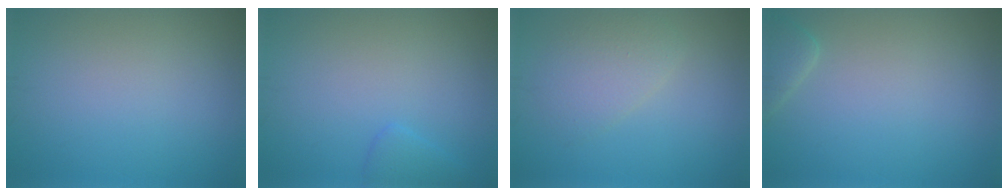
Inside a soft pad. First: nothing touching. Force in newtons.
{"total": 1.4, "press": 1.4, "slide": 0.1}
{"total": 2.6, "press": 2.6, "slide": 0.2}
{"total": 1.6, "press": 1.6, "slide": 0.2}